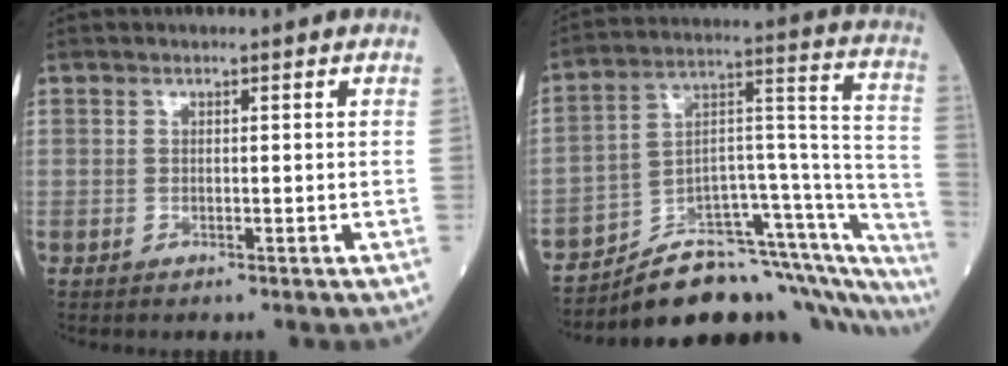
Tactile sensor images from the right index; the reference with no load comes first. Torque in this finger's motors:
{"motor_torque": [1.03, -1.10, 0.22, 0.08]}